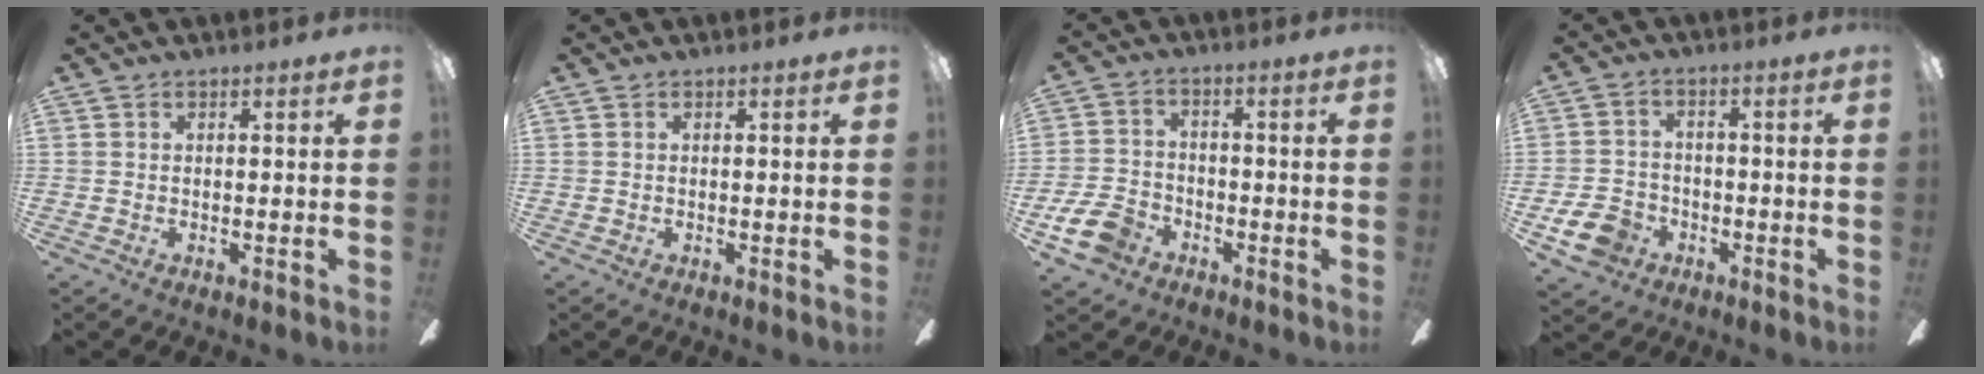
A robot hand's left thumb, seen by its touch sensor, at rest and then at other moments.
{"total": 0.0}
{"total": 8.6, "force": [-5.0, 5.6, 4.2], "torque": [-0.104, 0.024, -0.094]}
{"total": 8.0, "force": [-3.9, 5.8, 3.8], "torque": [-0.094, 0.025, -0.072]}